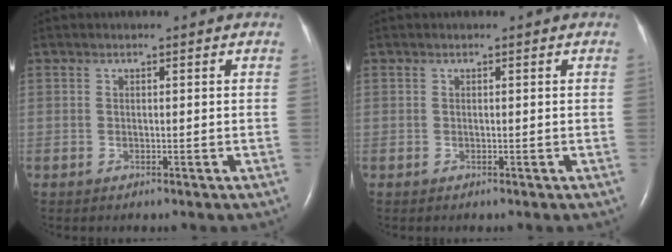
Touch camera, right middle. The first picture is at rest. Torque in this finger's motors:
{"motor_torque": [0.00, 0.00, 0.00, 0.01]}